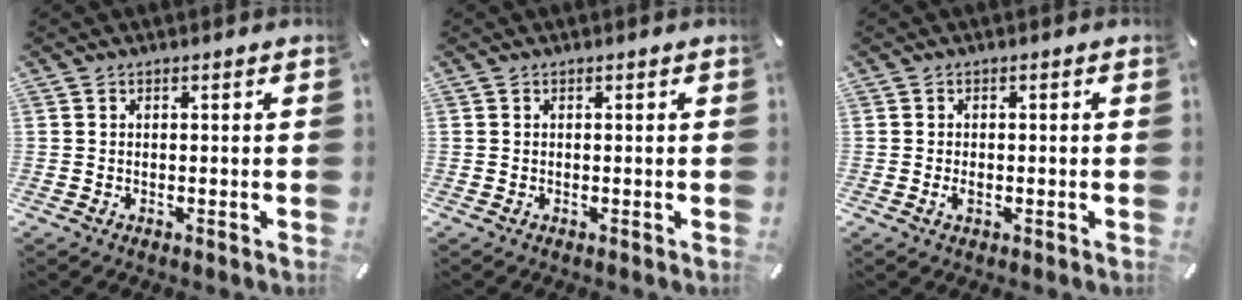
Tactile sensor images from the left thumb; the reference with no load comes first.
{"total": 0.0}
{"total": 1.3, "force": [-0.3, 0.7, 1.1], "torque": [-0.021, 0.000, -0.006]}